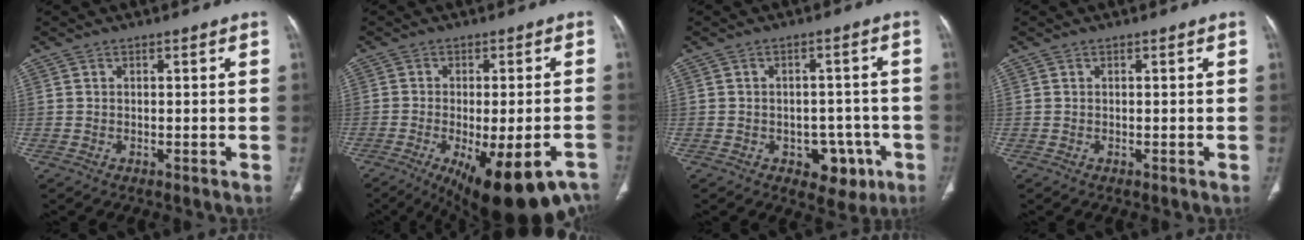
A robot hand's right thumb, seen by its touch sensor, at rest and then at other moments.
{"total": 19.3, "force": [-11.9, 6.7, 13.7], "torque": [-0.151, 0.015, -0.151]}
{"total": 7.4, "force": [-3.0, 5.2, 4.3], "torque": [-0.019, 0.021, -0.032]}
{"total": 0.0}